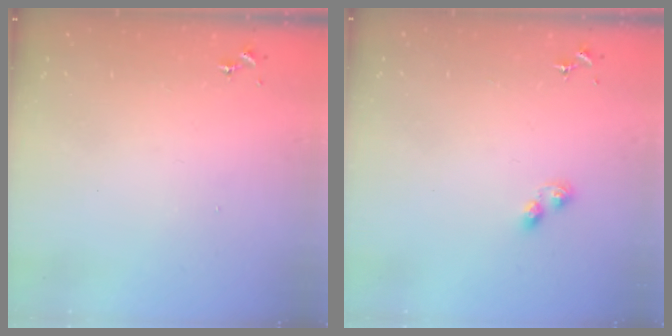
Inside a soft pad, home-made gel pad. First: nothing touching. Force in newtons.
{"total": 4.1, "press": 4.1, "slide": 0.5}